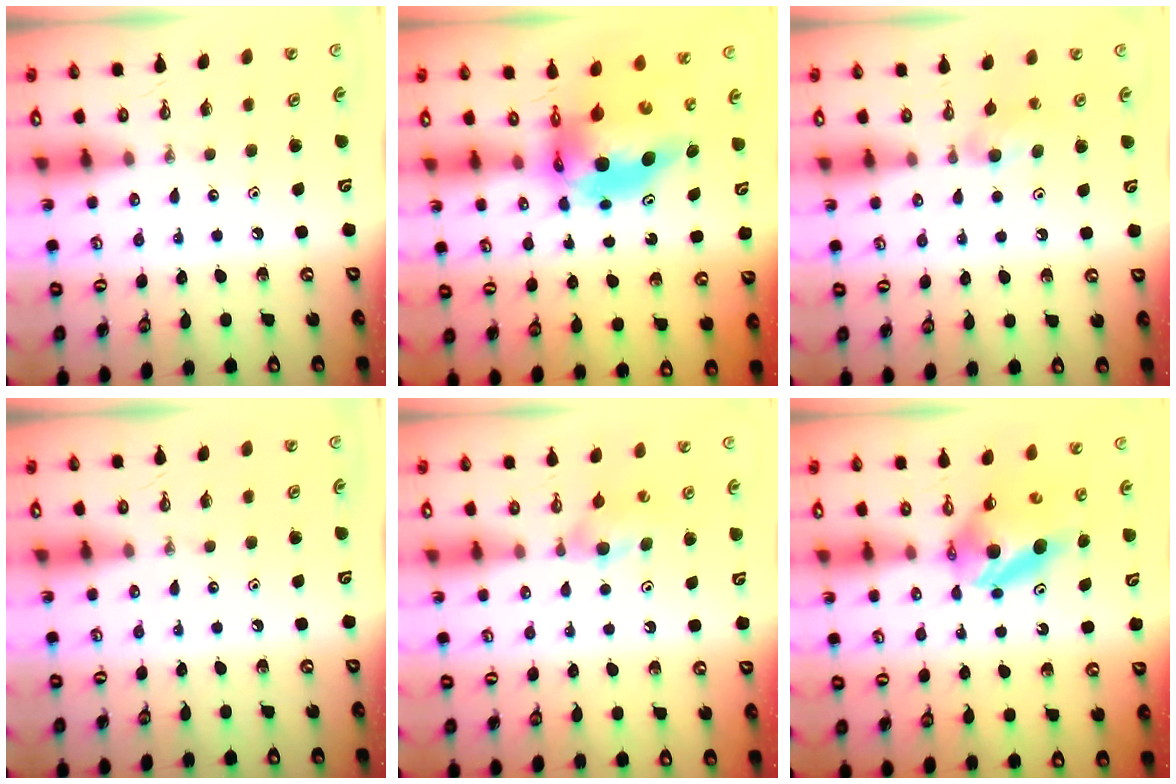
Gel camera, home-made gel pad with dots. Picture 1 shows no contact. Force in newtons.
{"total": 7.9, "press": 7.9, "slide": 0.8}
{"total": 4.3, "press": 4.2, "slide": 0.9}
{"total": 0.0}
{"total": 5.2, "press": 5.1, "slide": 0.9}
{"total": 7.7, "press": 7.6, "slide": 0.6}